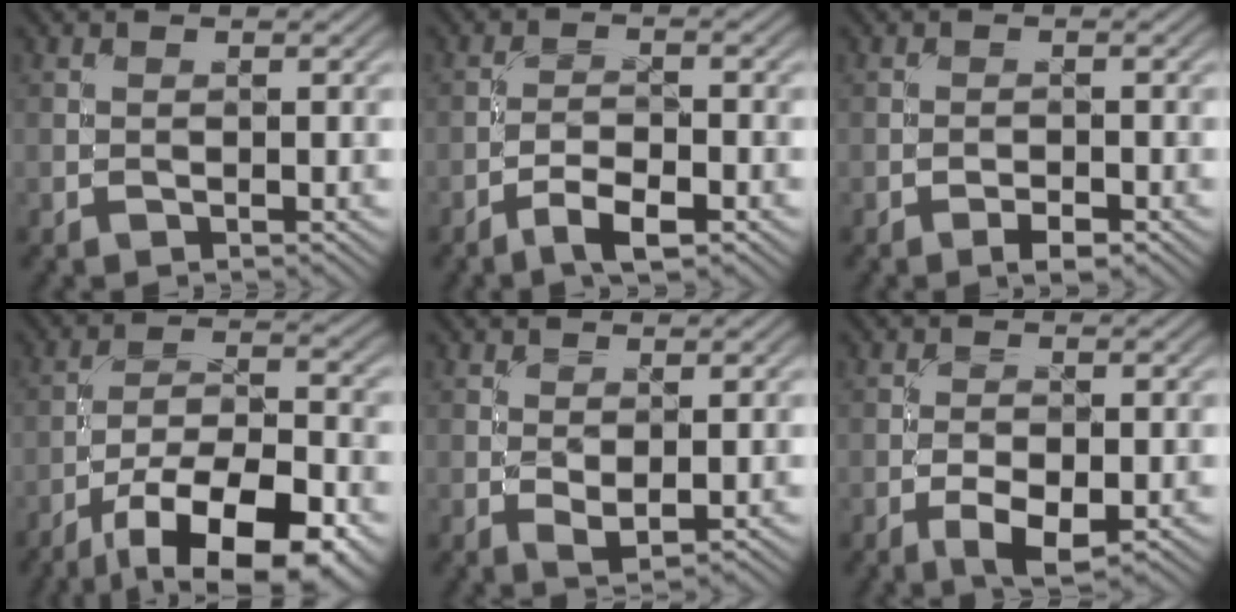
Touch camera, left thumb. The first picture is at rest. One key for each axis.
{"total": 4.2, "fx": -2.8, "fy": 1.1, "fz": 3.0, "tx": -0.056, "ty": 0.004, "tz": -0.054}
{"total": 2.1, "fx": -1.3, "fy": 0.7, "fz": 1.4, "tx": -0.024, "ty": 0.002, "tz": -0.027}
{"total": 16.3, "fx": -10.0, "fy": 5.8, "fz": 11.4, "tx": -0.185, "ty": -0.025, "tz": -0.155}
{"total": 2.0, "fx": 0.2, "fy": 1.0, "fz": 1.7, "tx": -0.033, "ty": -0.006, "tz": 0.006}
{"total": 4.4, "fx": -1.8, "fy": 1.7, "fz": 3.6, "tx": -0.059, "ty": -0.001, "tz": -0.031}